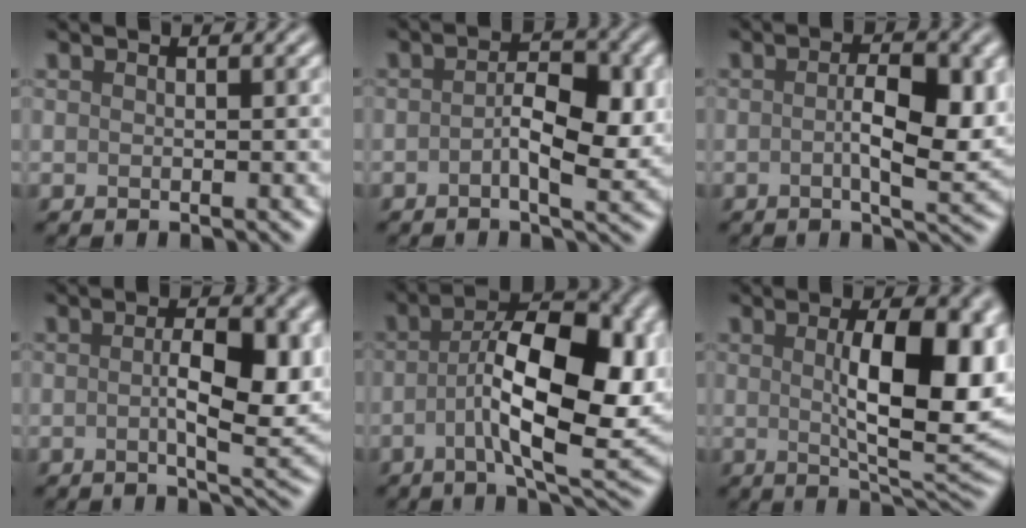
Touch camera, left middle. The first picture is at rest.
{"total": 4.7, "force": [-0.5, 1.9, 4.3], "torque": [-0.071, -0.003, -0.011]}
{"total": 5.7, "force": [0.0, 1.8, 5.4], "torque": [-0.088, -0.006, 0.000]}
{"total": 6.1, "force": [0.1, 2.0, 5.8], "torque": [-0.092, -0.006, 0.001]}
{"total": 11.3, "force": [-0.9, 4.2, 10.5], "torque": [-0.162, 0.007, -0.019]}
{"total": 10.5, "force": [1.1, 3.5, 9.9], "torque": [-0.137, -0.003, 0.023]}